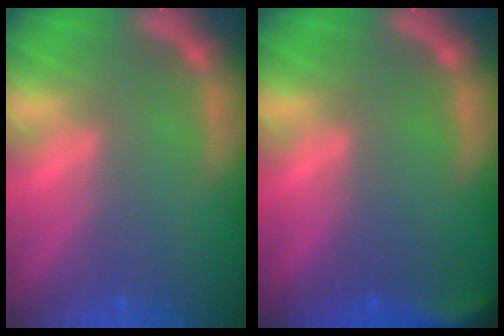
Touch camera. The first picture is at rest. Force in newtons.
{"total": 2.9}